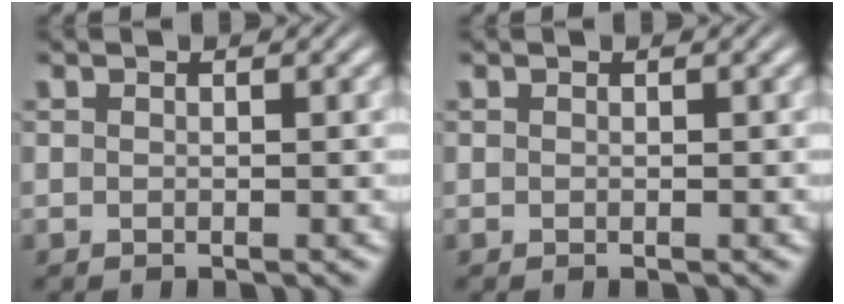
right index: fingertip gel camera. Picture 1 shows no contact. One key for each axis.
{"total": 0.0}